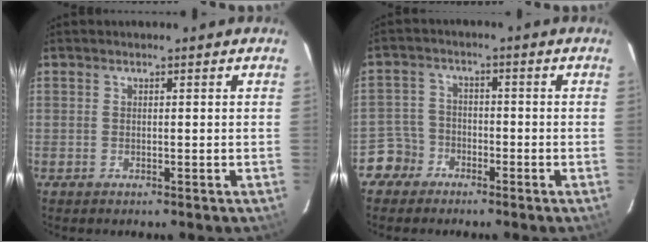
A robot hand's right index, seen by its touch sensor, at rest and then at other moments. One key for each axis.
{"total": 4.8, "fx": -3.2, "fy": 3.5, "fz": -0.8, "tx": 0.008, "ty": 0.022, "tz": -0.065}